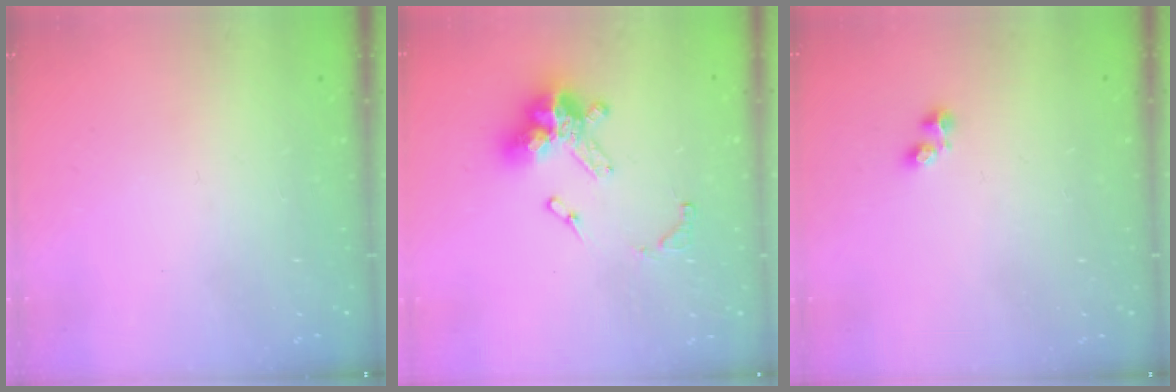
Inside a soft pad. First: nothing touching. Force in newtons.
{"total": 14.0, "press": 14.0, "slide": 1.6}
{"total": 1.8, "press": 1.7, "slide": 0.4}